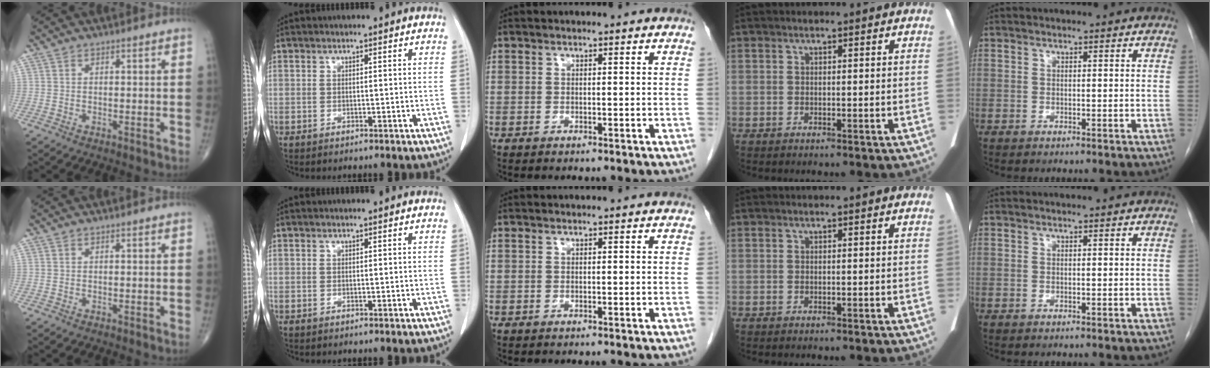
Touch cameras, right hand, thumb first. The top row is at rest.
{}